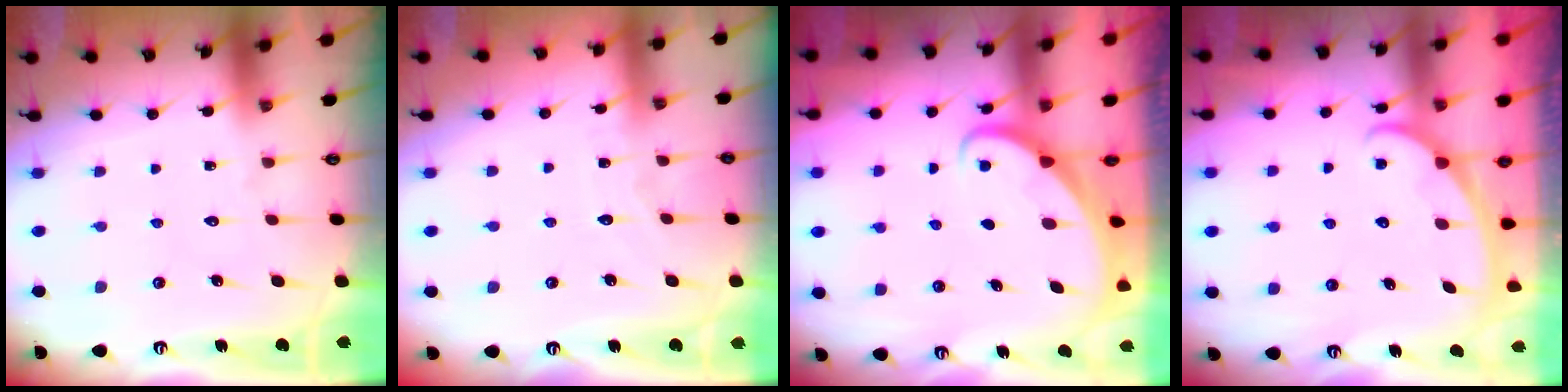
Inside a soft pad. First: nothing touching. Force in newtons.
{"total": 3.1, "press": 3.1, "slide": 0.1}
{"total": 2.0, "press": 2.0, "slide": 0.2}
{"total": 1.7, "press": 1.7, "slide": 0.2}